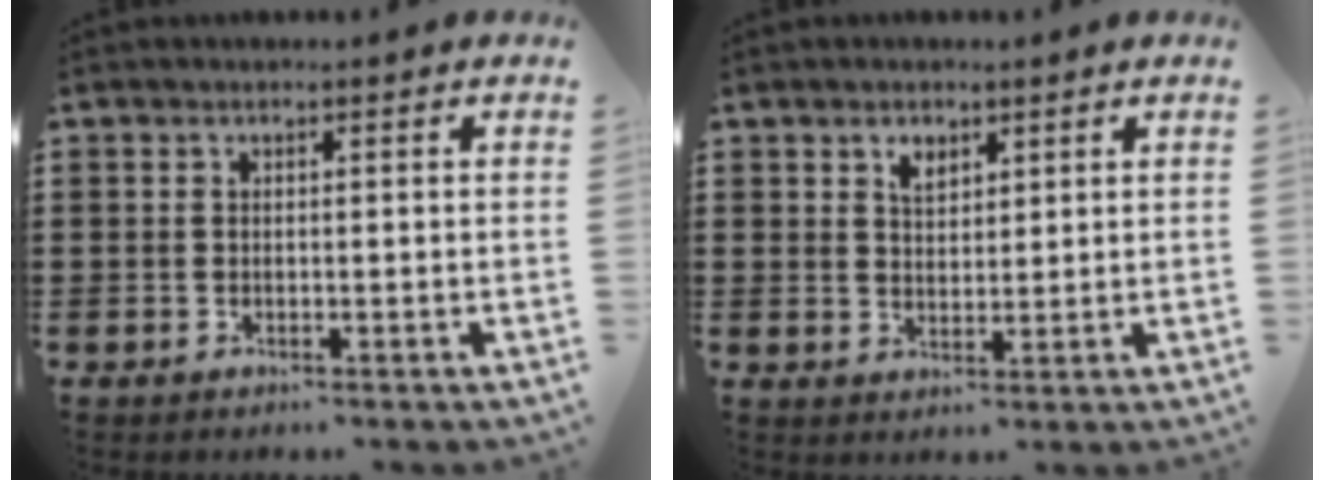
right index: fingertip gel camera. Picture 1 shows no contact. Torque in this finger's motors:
{"motor_torque": [0.06, -0.05, 0.07, 0.04]}